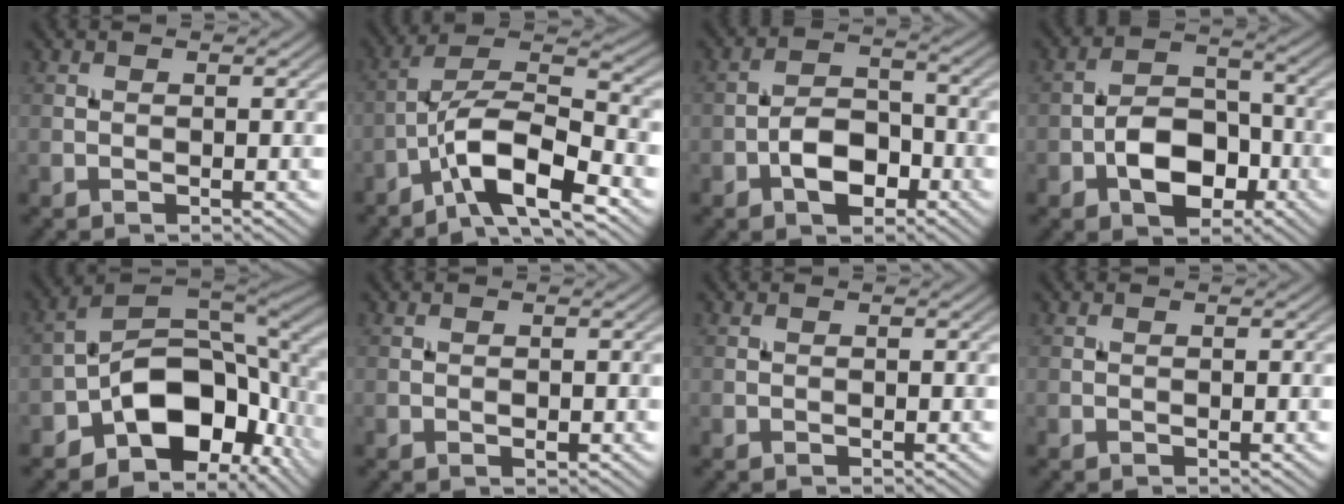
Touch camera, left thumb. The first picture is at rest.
{"total": 10.4, "force": [-5.6, 3.1, 8.2], "torque": [-0.142, 0.012, -0.113]}
{"total": 6.0, "force": [-2.7, 3.6, 4.0], "torque": [-0.064, 0.006, -0.057]}
{"total": 7.6, "force": [-3.1, 4.9, 5.0], "torque": [-0.082, 0.004, -0.062]}
{"total": 13.5, "force": [-5.8, 8.3, 9.0], "torque": [-0.139, -0.015, -0.112]}
{"total": 0.6, "force": [-0.2, 0.3, 0.5], "torque": [-0.008, -0.001, -0.003]}
{"total": 0.0}
{"total": 0.0}